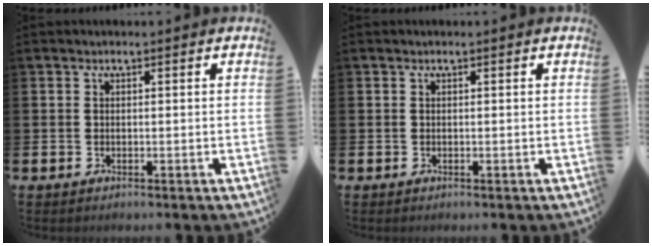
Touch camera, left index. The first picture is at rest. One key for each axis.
{"total": 0.0}